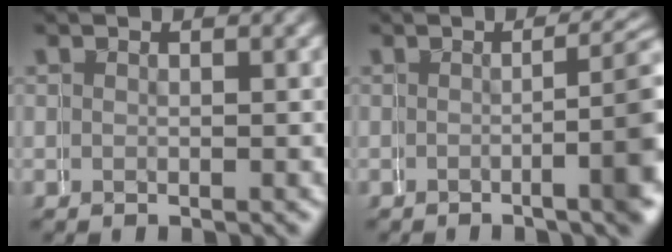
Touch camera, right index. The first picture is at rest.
{"total": 5.0, "force": [-0.7, 0.5, 4.9], "torque": [-0.029, 0.005, -0.013]}